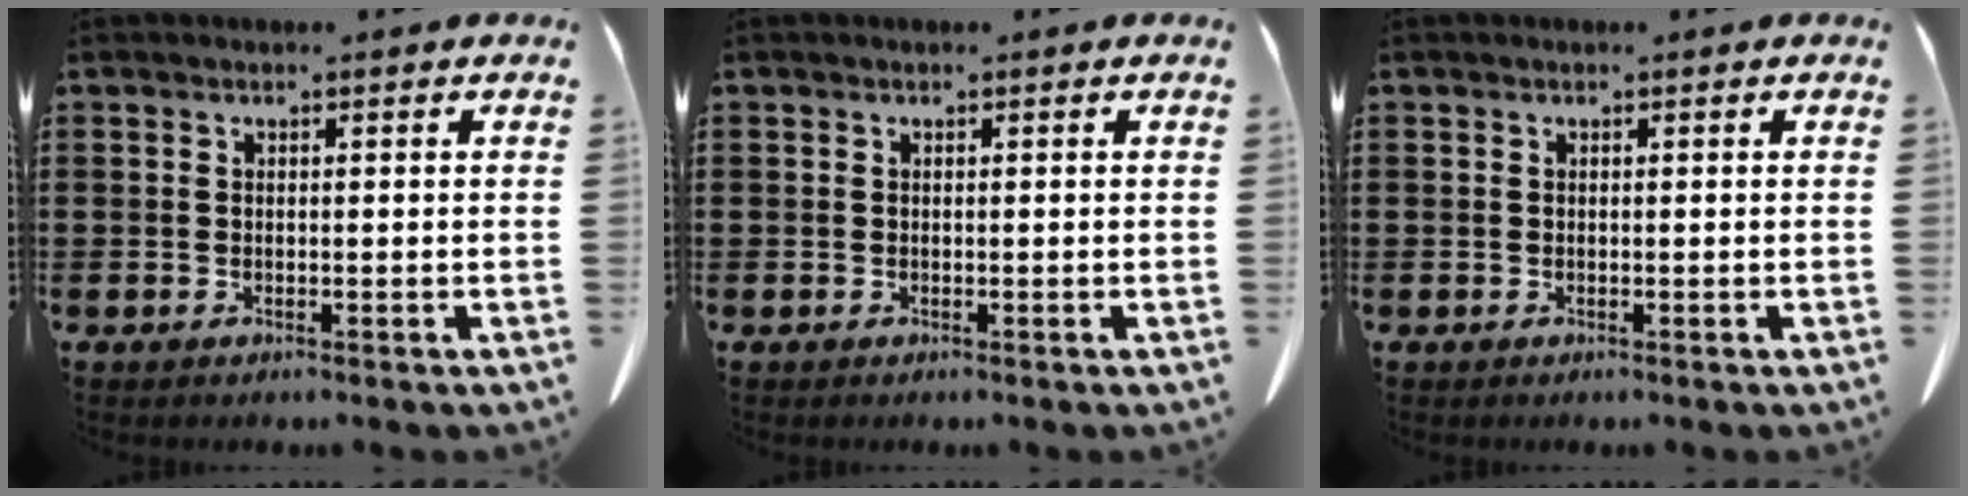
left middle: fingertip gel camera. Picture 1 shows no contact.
{"total": 0.0}
{"total": 0.0}